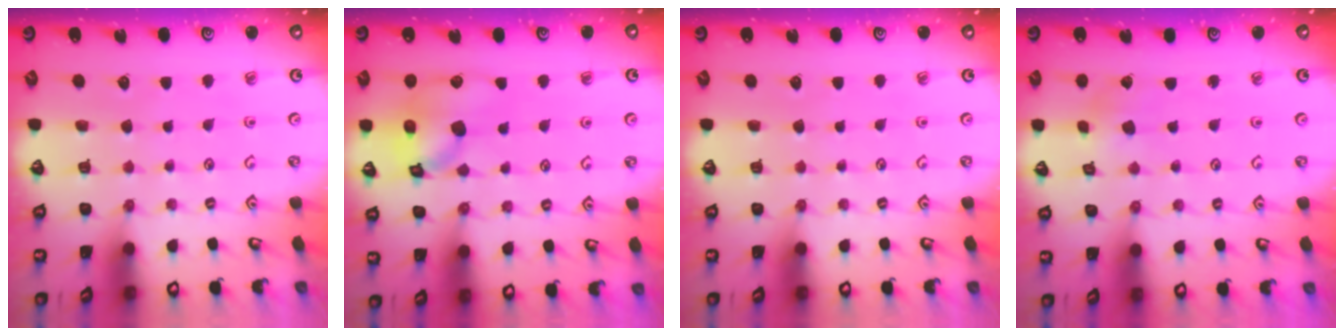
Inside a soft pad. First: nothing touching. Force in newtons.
{"total": 13.5, "press": 13.4, "slide": 2.0}
{"total": 0.0}
{"total": 2.6, "press": 2.6, "slide": 0.4}